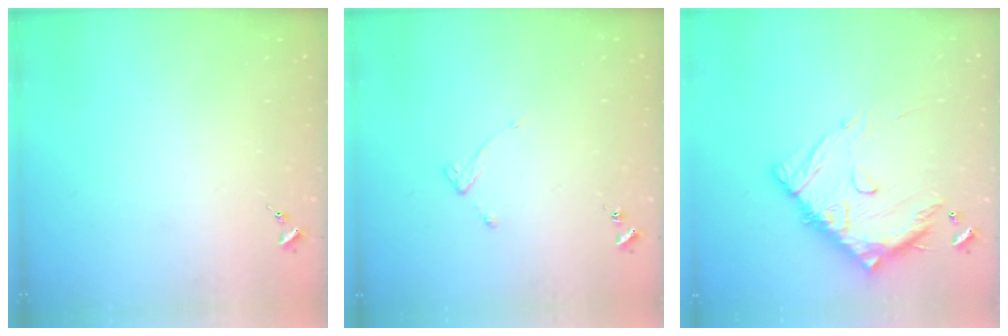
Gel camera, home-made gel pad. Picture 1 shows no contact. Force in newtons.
{"total": 3.6, "press": 3.6, "slide": 0.6}
{"total": 16.1, "press": 16.0, "slide": 1.3}